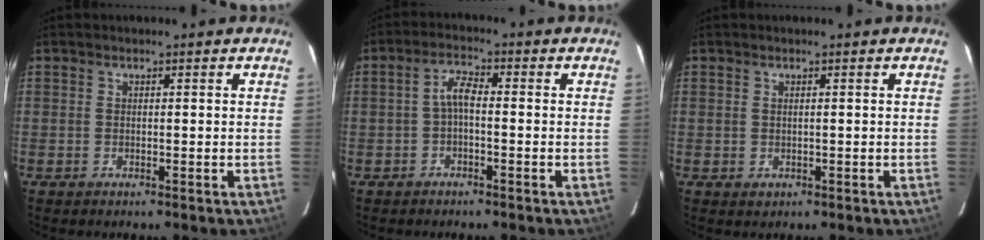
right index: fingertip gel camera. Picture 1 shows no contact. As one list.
[{"total": 3.1, "force": [-1.0, 1.0, 2.7], "torque": [-0.059, 0.012, -0.021]}, {"total": 1.0, "force": [0.1, 1.0, 0.1], "torque": [0.004, 0.001, 0.002]}]